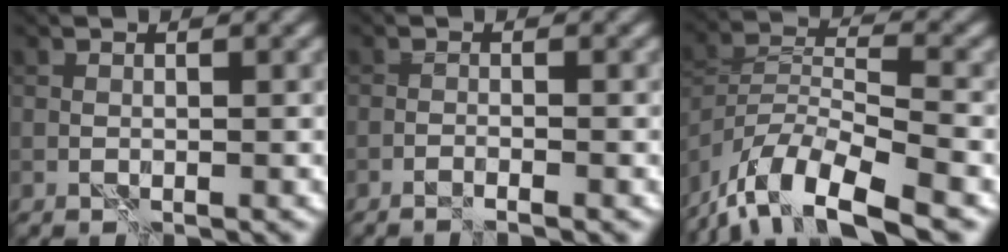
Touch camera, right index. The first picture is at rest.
{"total": 1.4, "force": [-1.0, 0.1, 0.9], "torque": [-0.017, 0.006, -0.024]}
{"total": 11.4, "force": [-8.9, 3.4, 6.3], "torque": [-0.115, -0.007, -0.160]}